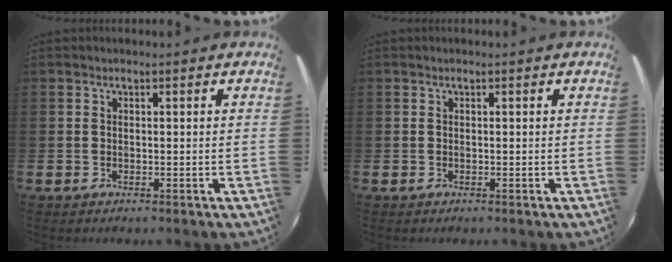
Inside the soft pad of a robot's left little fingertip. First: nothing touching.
{"total": 0.0}